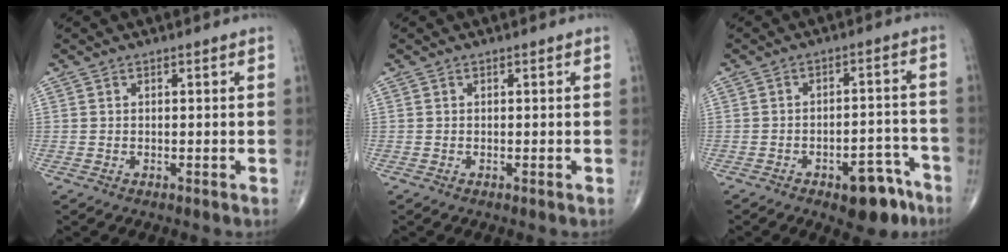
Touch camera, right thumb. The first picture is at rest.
{"total": 0.0}
{"total": 9.3, "force": [-5.7, 4.2, 5.9], "torque": [-0.052, 0.049, -0.072]}